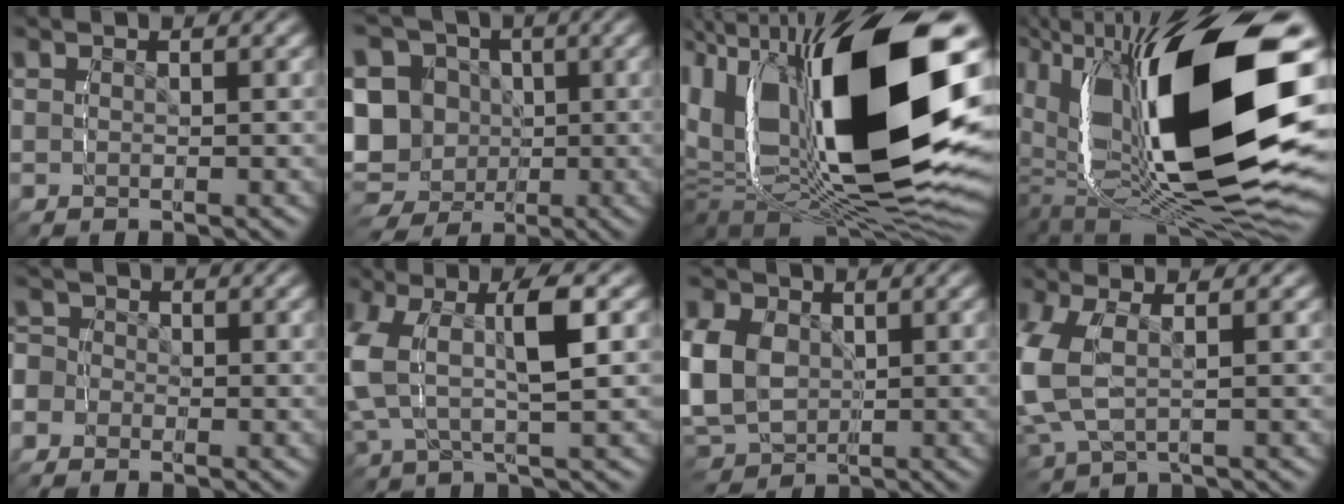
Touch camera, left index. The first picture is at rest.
{"total": 15.9, "force": [-2.0, 14.3, 6.8], "torque": [-0.164, -0.043, -0.044]}
{"total": 22.6, "force": [-2.7, 13.1, 18.2], "torque": [-0.322, -0.034, -0.029]}
{"total": 20.9, "force": [-2.7, 10.0, 18.2], "torque": [-0.306, -0.013, -0.034]}
{"total": 4.9, "force": [-1.5, 4.5, 0.9], "torque": [-0.036, -0.009, -0.041]}
{"total": 8.0, "force": [-0.4, 5.3, 6.0], "torque": [-0.150, -0.009, -0.010]}
{"total": 8.8, "force": [-0.8, 7.7, 4.3], "torque": [-0.128, -0.039, -0.005]}
{"total": 7.8, "force": [-0.1, 6.0, 5.0], "torque": [-0.150, -0.006, -0.002]}